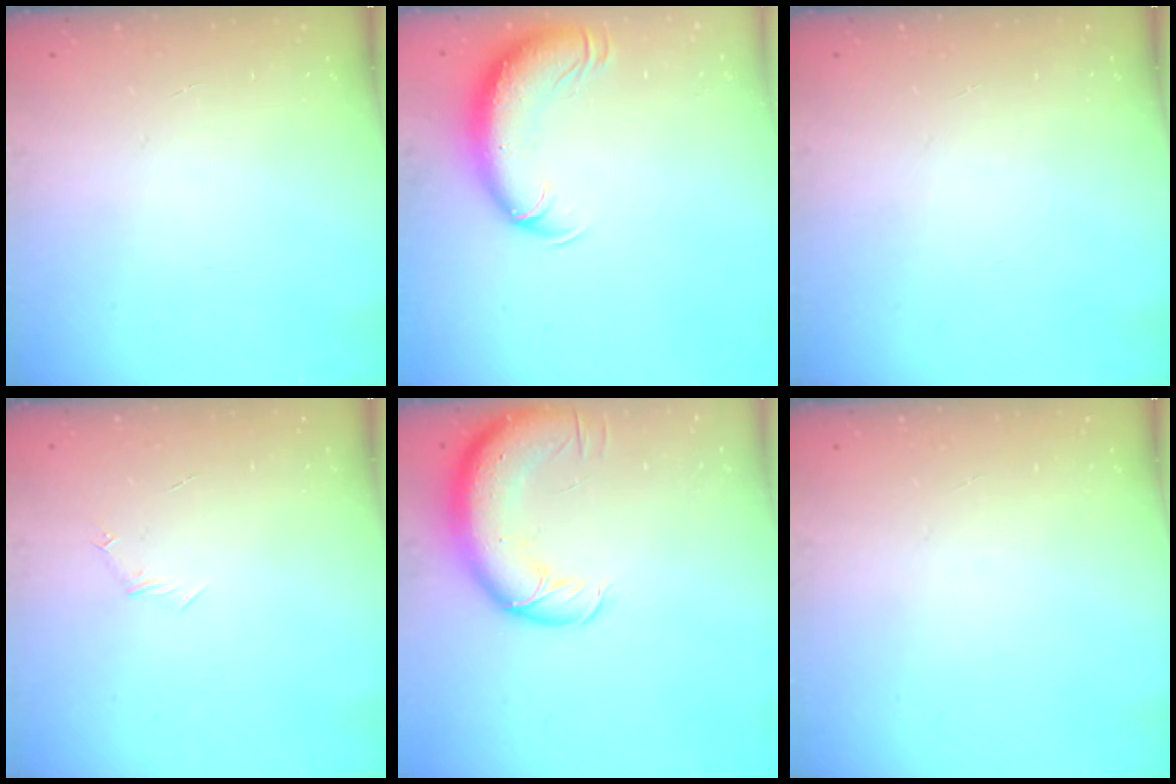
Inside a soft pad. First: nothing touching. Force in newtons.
{"total": 10.6, "press": 10.3, "slide": 2.5}
{"total": 0.0}
{"total": 3.9, "press": 3.7, "slide": 1.0}
{"total": 14.5, "press": 14.1, "slide": 3.5}
{"total": 0.0}